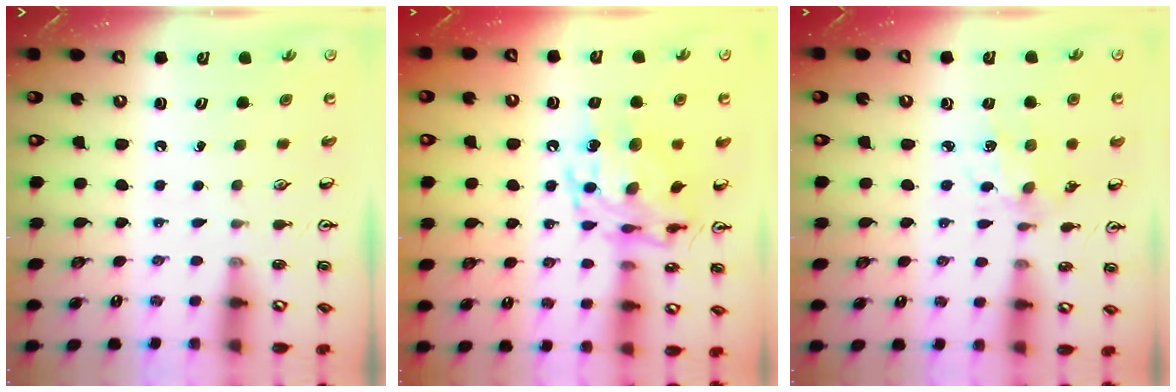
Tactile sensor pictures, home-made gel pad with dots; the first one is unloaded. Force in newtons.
{"total": 13.7, "press": 13.7, "slide": 1.3}
{"total": 3.0, "press": 2.9, "slide": 0.6}